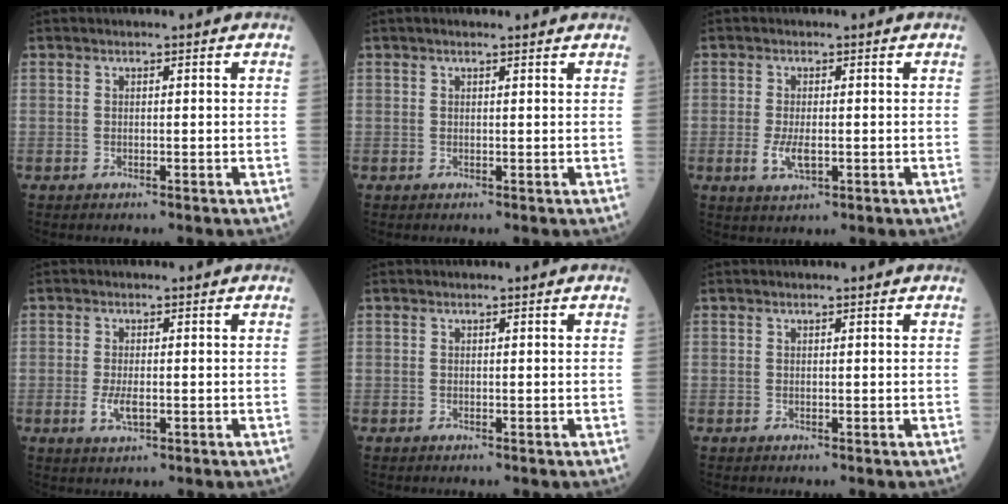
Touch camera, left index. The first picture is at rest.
{"total": 2.5, "force": [2.1, 0.3, 1.2], "torque": [-0.018, 0.018, 0.024]}
{"total": 3.4, "force": [-0.8, 1.3, 3.1], "torque": [-0.069, -0.008, -0.011]}
{"total": 2.9, "force": [-0.7, 1.1, 2.6], "torque": [-0.059, -0.007, -0.011]}
{"total": 0.0}
{"total": 0.5, "force": [0.5, 0.0, 0.2], "torque": [-0.007, 0.002, 0.007]}